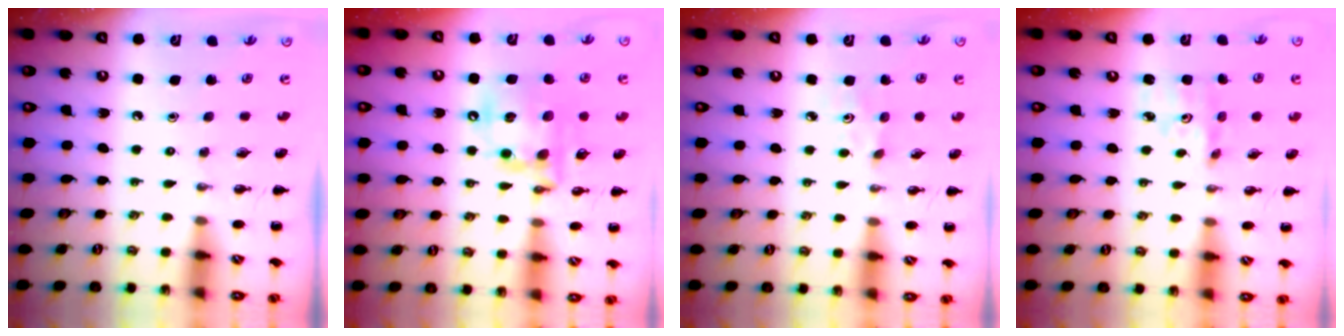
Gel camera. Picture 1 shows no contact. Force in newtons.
{"total": 14.4, "press": 14.2, "slide": 2.7}
{"total": 1.8, "press": 1.7, "slide": 0.6}
{"total": 2.9, "press": 2.8, "slide": 0.7}